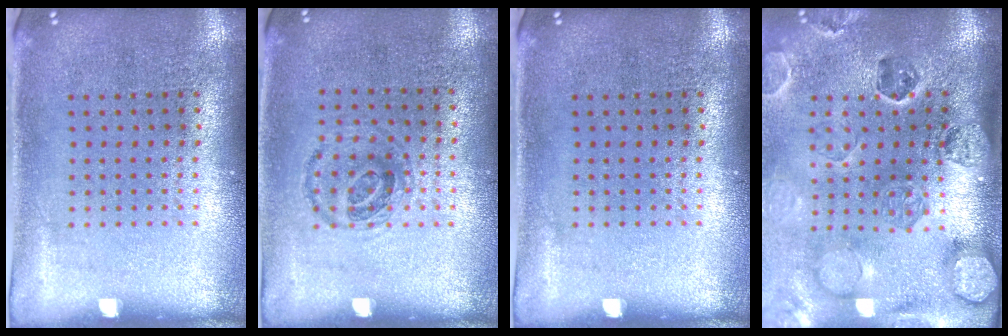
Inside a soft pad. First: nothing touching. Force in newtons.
{"total": 0.9, "press": 0.8, "slide": 0.4}
{"total": 0.0}
{"total": 2.8, "press": 2.7, "slide": 0.7}